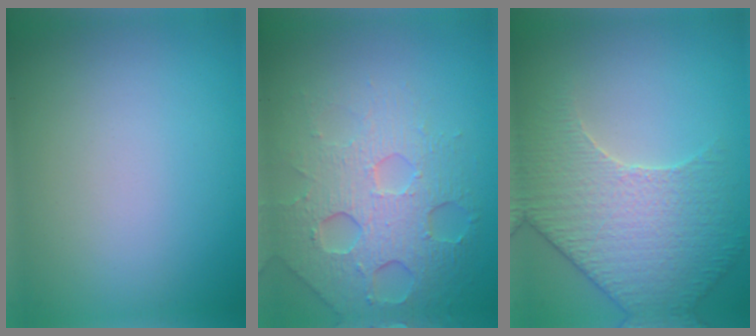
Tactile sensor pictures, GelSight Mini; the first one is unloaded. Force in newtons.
{"total": 6.3, "press": 4.7, "slide": 4.3}
{"total": 4.6, "press": 4.6, "slide": 0.2}